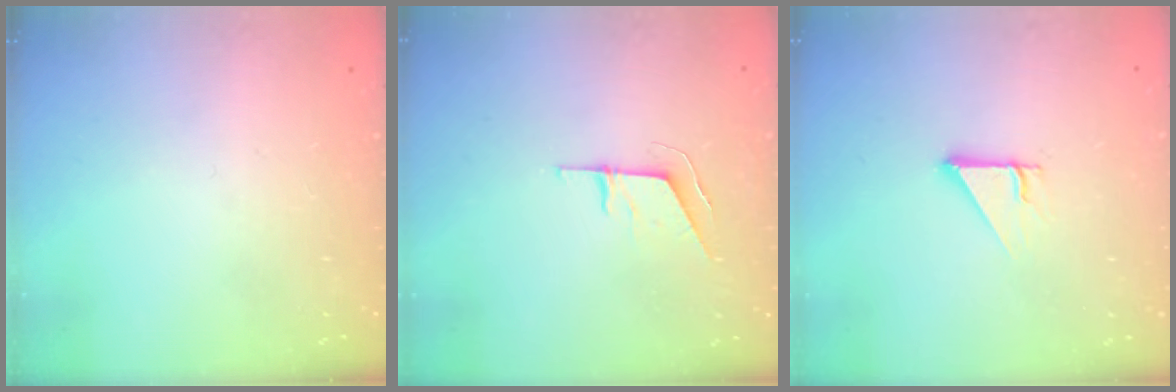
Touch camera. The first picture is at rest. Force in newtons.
{"total": 6.1, "press": 6.1, "slide": 0.0}
{"total": 2.5, "press": 2.5, "slide": 0.2}